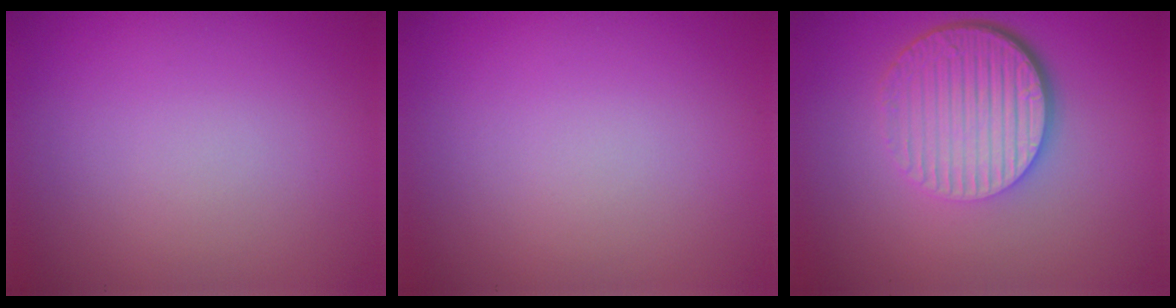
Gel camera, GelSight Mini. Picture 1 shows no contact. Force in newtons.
{"total": 0.0}
{"total": 6.8, "press": 4.5, "slide": 5.1}